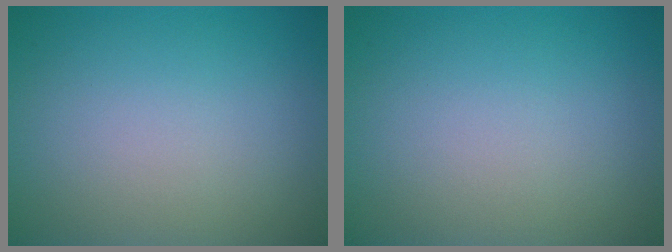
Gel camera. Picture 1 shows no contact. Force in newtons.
{"total": 0.0}